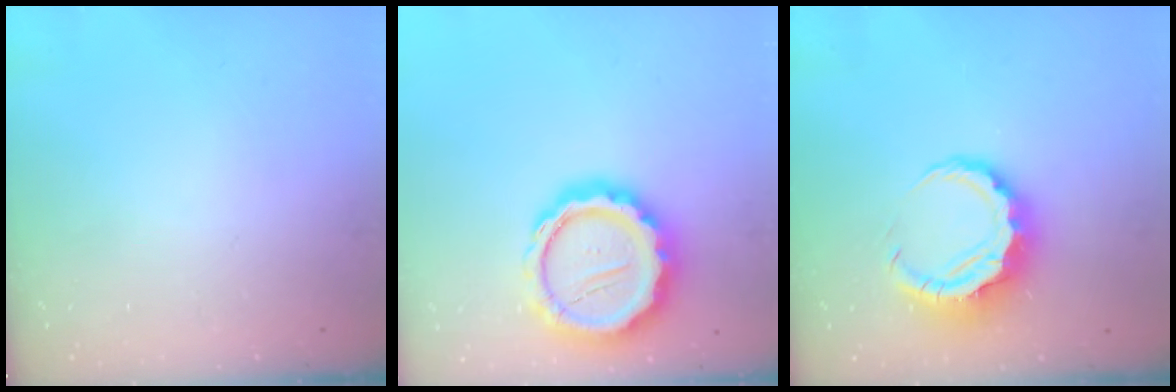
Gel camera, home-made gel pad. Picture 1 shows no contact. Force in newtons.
{"total": 19.3, "press": 19.0, "slide": 3.3}
{"total": 8.9, "press": 8.8, "slide": 1.1}